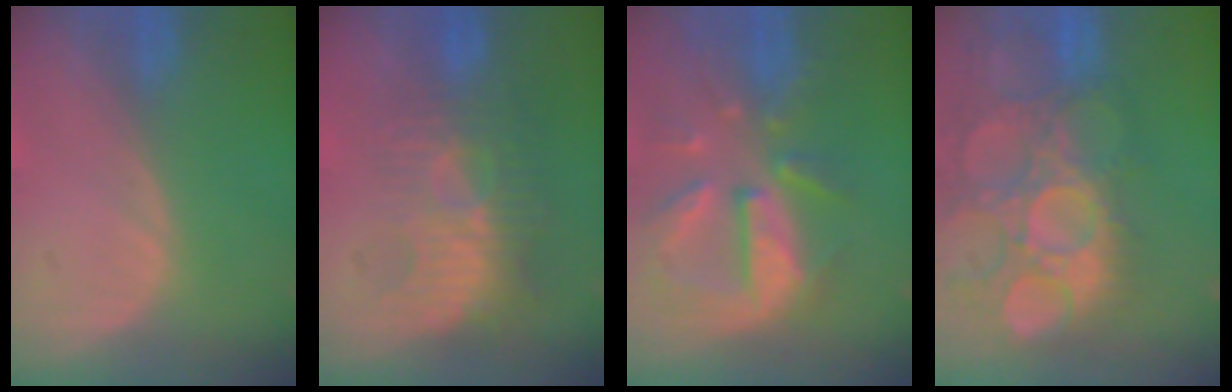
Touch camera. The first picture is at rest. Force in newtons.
{"total": 9.4, "press": 8.4, "slide": 4.3}
{"total": 10.8, "press": 9.4, "slide": 5.2}
{"total": 14.8, "press": 12.7, "slide": 7.6}